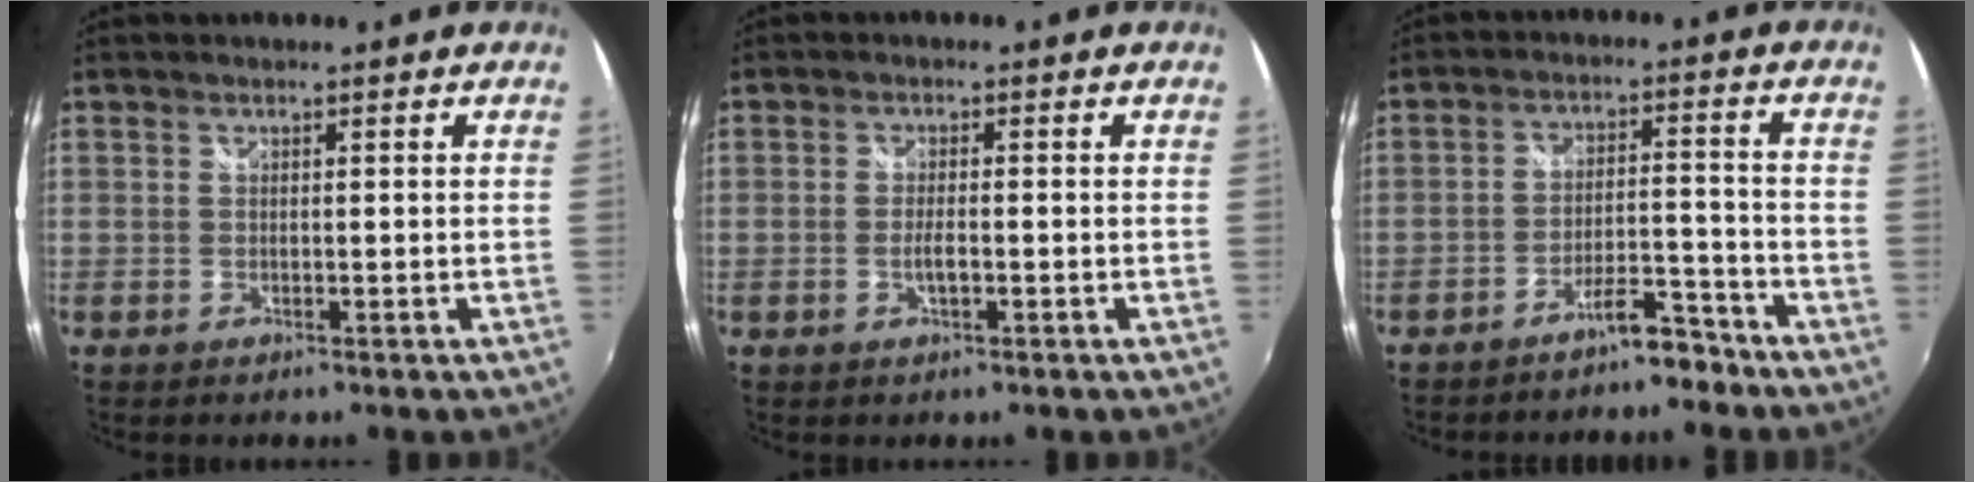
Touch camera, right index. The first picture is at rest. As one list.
[{"total": 2.3, "force": [-0.8, 0.6, 2.1], "torque": [-0.044, 0.000, -0.014]}, {"total": 6.1, "force": [-5.2, 1.6, 2.8], "torque": [-0.052, 0.014, -0.076]}]